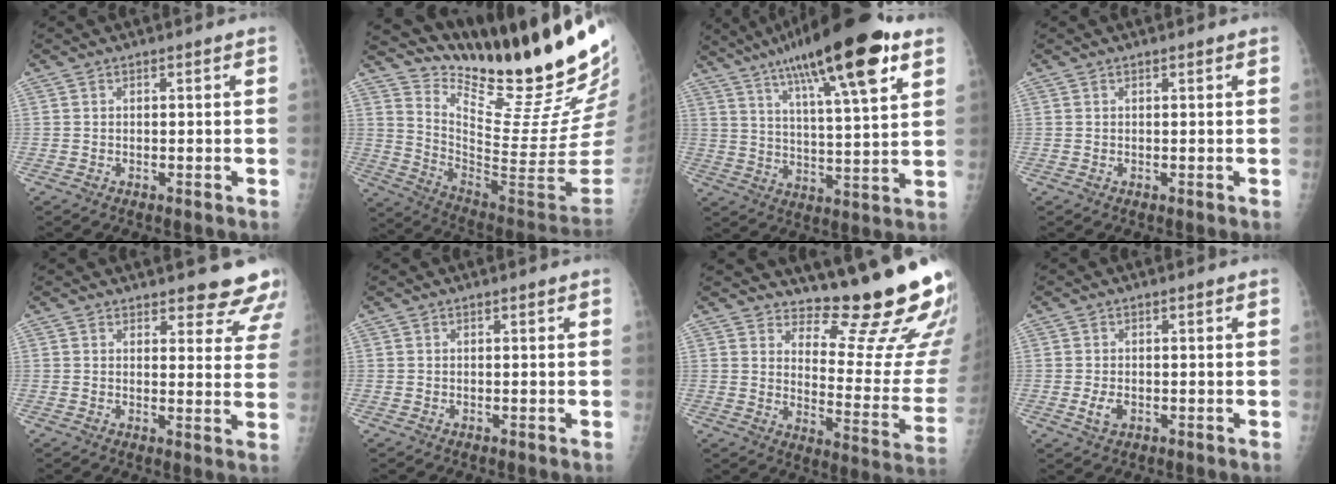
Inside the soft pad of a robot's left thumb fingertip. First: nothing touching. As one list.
[{"total": 27.2, "force": [22.4, 3.9, 15.0], "torque": [-0.198, -0.173, 0.335]}, {"total": 22.6, "force": [13.0, 4.6, 18.0], "torque": [-0.282, -0.026, 0.207]}, {"total": 0.0}, {"total": 10.3, "force": [9.4, 3.2, 2.6], "torque": [0.019, -0.056, 0.089]}, {"total": 0.0}, {"total": 17.7, "force": [15.5, 2.7, 8.2], "torque": [-0.073, -0.173, 0.201]}, {"total": 2.5, "force": [-0.3, 1.6, 1.9], "torque": [-0.035, -0.004, -0.004]}]